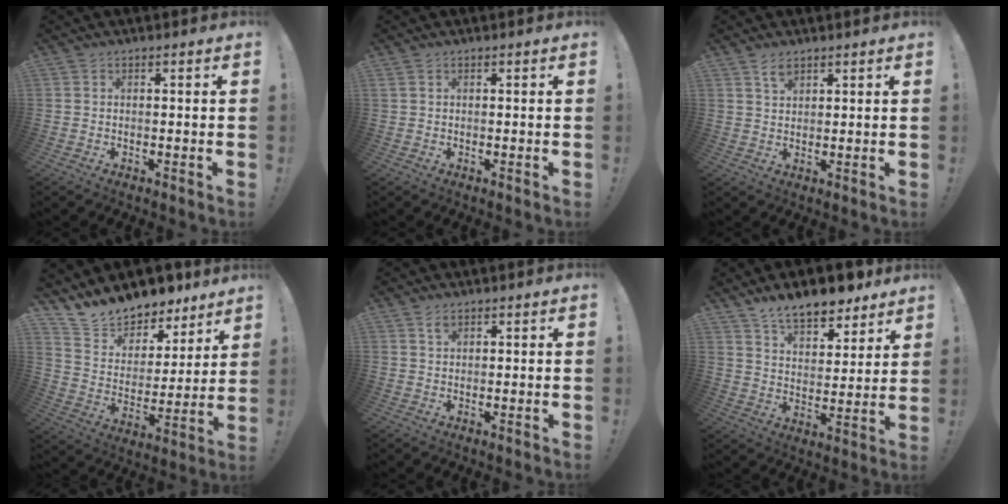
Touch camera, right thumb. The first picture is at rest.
{"total": 0.5, "force": [0.3, 0.3, 0.3], "torque": [-0.009, 0.002, 0.007]}
{"total": 3.2, "force": [2.4, 1.6, 1.5], "torque": [-0.016, -0.013, 0.041]}
{"total": 12.1, "force": [11.4, 4.1, 1.0], "torque": [-0.042, -0.103, 0.207]}
{"total": 1.7, "force": [1.2, 0.8, 0.9], "torque": [-0.009, -0.004, 0.020]}
{"total": 12.3, "force": [10.0, 4.9, 5.2], "torque": [-0.086, -0.071, 0.180]}